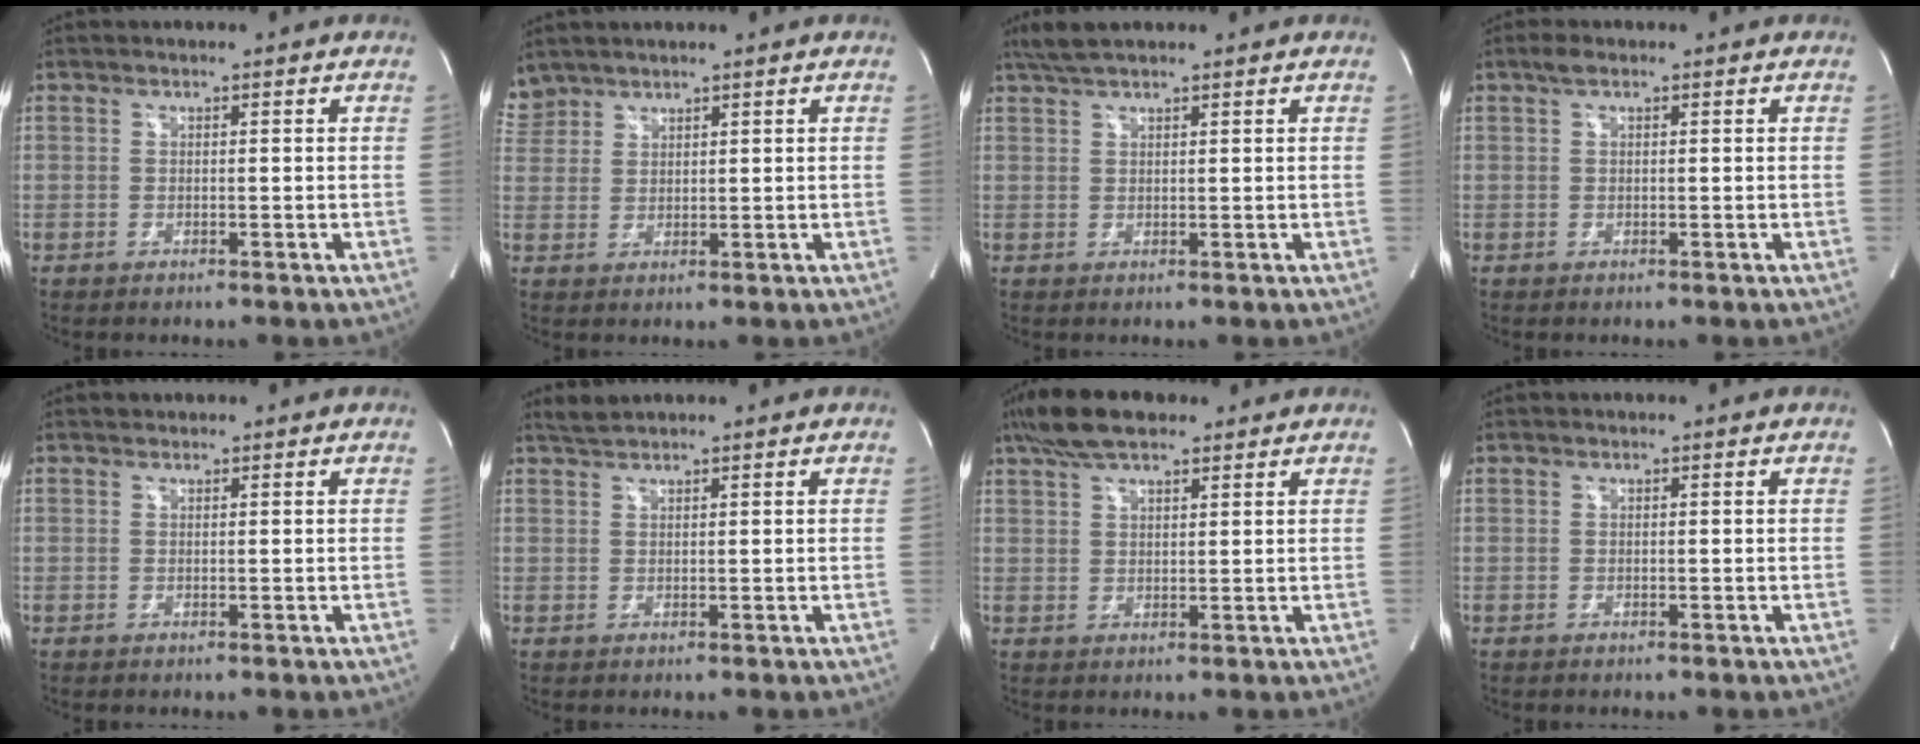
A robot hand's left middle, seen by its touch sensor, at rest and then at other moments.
{"total": 3.6, "force": [3.3, 1.4, -0.2], "torque": [-0.001, 0.015, 0.074]}
{"total": 4.1, "force": [3.4, 0.6, 2.1], "torque": [-0.048, 0.020, 0.066]}
{"total": 1.5, "force": [0.9, 0.5, 1.0], "torque": [-0.025, 0.014, 0.017]}
{"total": 0.6, "force": [0.6, 0.2, 0.0], "torque": [-0.008, 0.008, 0.012]}
{"total": 1.8, "force": [1.8, -0.2, 0.3], "torque": [-0.011, 0.011, 0.040]}
{"total": 8.5, "force": [6.4, 2.7, 5.0], "torque": [-0.101, 0.027, 0.115]}
{"total": 0.0}